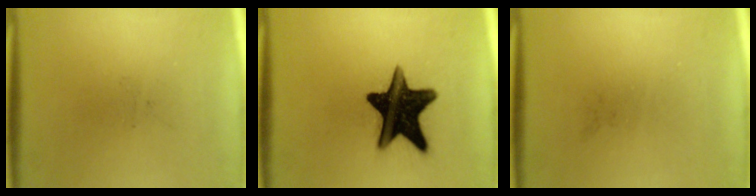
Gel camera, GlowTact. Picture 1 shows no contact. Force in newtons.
{"total": 16.0}
{"total": 0.0}